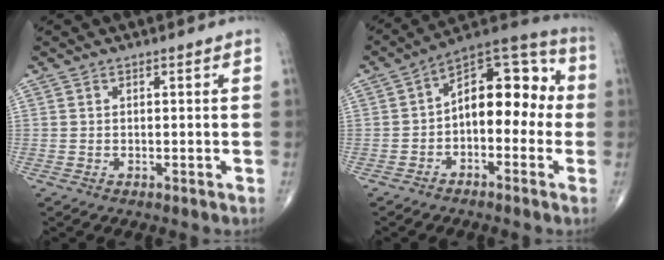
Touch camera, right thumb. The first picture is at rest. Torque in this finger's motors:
{"motor_torque": [-0.19, 0.74, 0.39, 0.07, 0.10]}